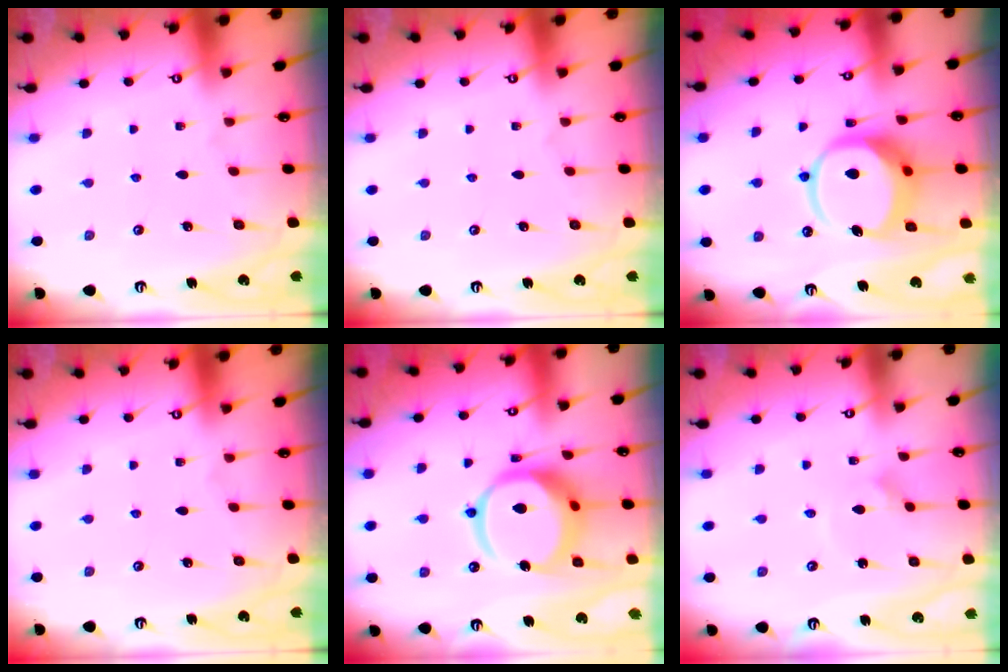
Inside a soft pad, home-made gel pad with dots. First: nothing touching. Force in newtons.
{"total": 0.0}
{"total": 13.6, "press": 13.4, "slide": 2.2}
{"total": 0.0}
{"total": 15.9, "press": 15.8, "slide": 1.8}
{"total": 2.3, "press": 2.3, "slide": 0.1}